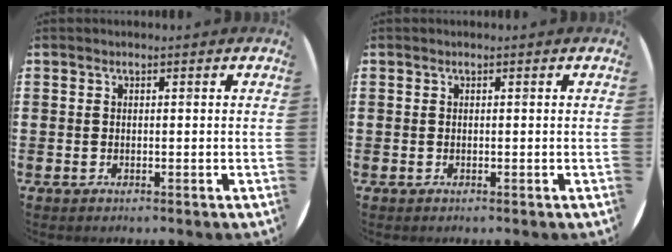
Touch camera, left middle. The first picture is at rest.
{"total": 0.0}